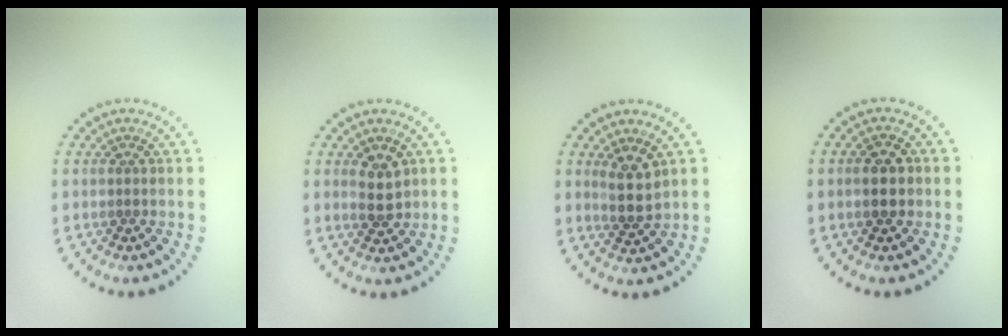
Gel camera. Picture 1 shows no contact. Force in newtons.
{"total": 2.2, "press": 2.2, "slide": 0.5}
{"total": 2.7, "press": 2.3, "slide": 1.5}
{"total": 2.2, "press": 2.2, "slide": 0.1}